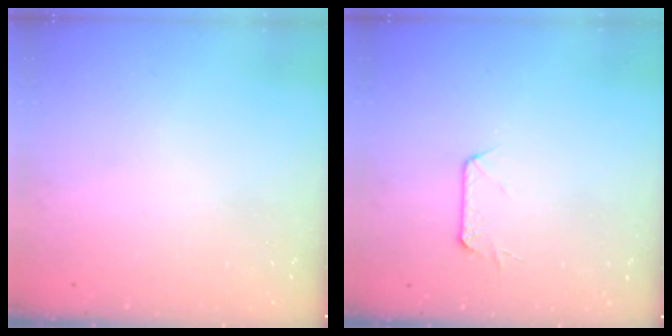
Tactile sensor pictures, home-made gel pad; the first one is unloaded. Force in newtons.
{"total": 6.6, "press": 6.6, "slide": 0.8}